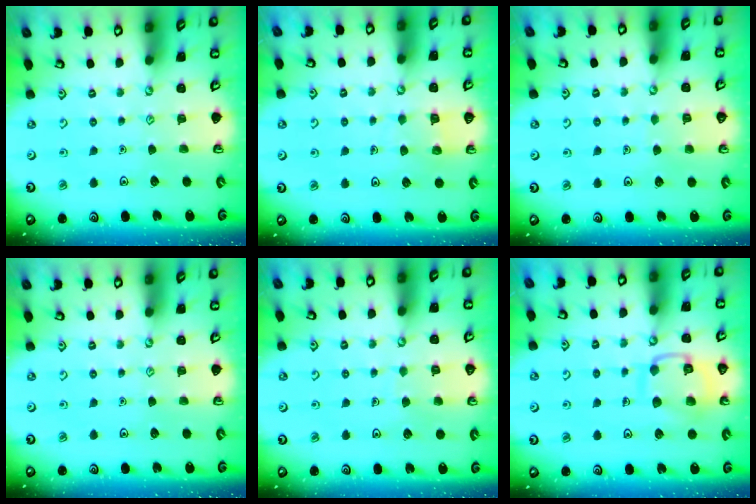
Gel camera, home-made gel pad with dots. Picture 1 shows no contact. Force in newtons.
{"total": 5.4, "press": 5.4, "slide": 0.3}
{"total": 3.4, "press": 3.4, "slide": 0.3}
{"total": 0.0}
{"total": 3.5, "press": 3.5, "slide": 0.1}
{"total": 12.8, "press": 12.8, "slide": 1.1}